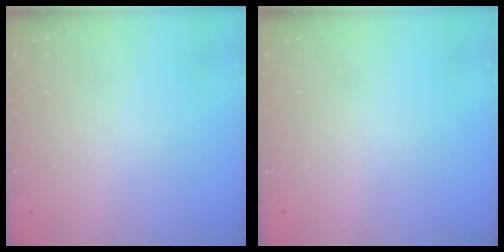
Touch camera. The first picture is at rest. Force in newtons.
{"total": 0.0}